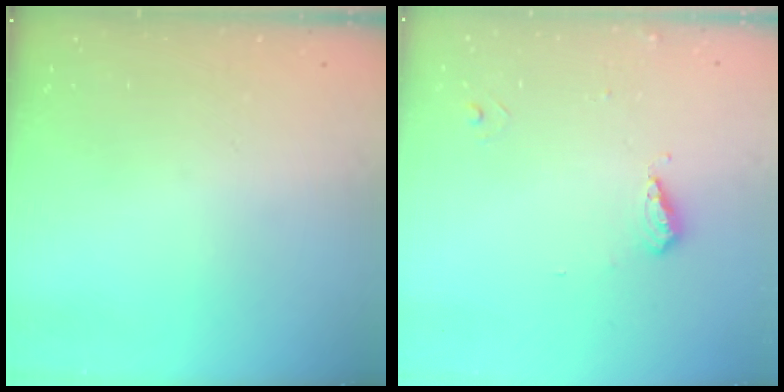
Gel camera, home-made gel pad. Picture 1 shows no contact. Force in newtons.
{"total": 5.0, "press": 4.9, "slide": 0.6}